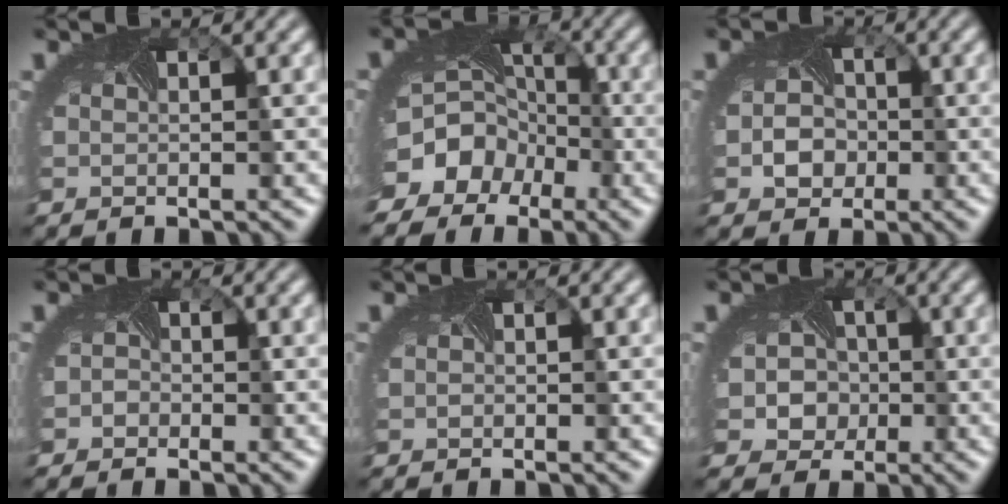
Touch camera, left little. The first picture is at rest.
{"total": 11.5, "force": [-5.8, 9.3, 3.8], "torque": [-0.075, -0.032, -0.096]}
{"total": 3.6, "force": [-0.9, 3.0, 1.7], "torque": [-0.015, -0.001, -0.009]}
{"total": 1.9, "force": [-0.8, 1.6, 0.6], "torque": [0.010, 0.001, -0.013]}
{"total": 0.0}
{"total": 7.1, "force": [-0.7, 6.2, 3.2], "torque": [-0.046, 0.006, -0.037]}